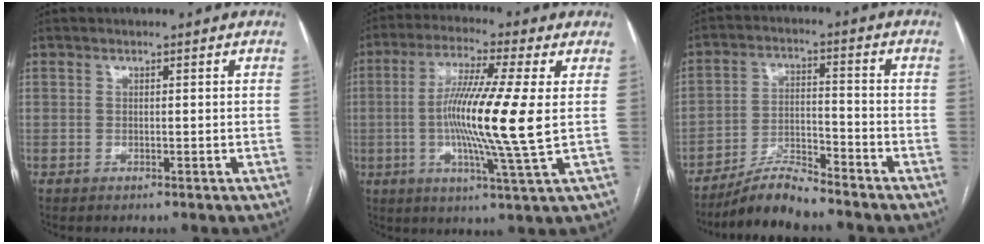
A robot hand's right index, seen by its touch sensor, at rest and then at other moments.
{"total": 13.8, "force": [0.0, -1.0, 13.8], "torque": [-0.260, -0.013, -0.013]}
{"total": 7.8, "force": [-7.1, 0.9, 3.2], "torque": [-0.062, -0.007, -0.130]}